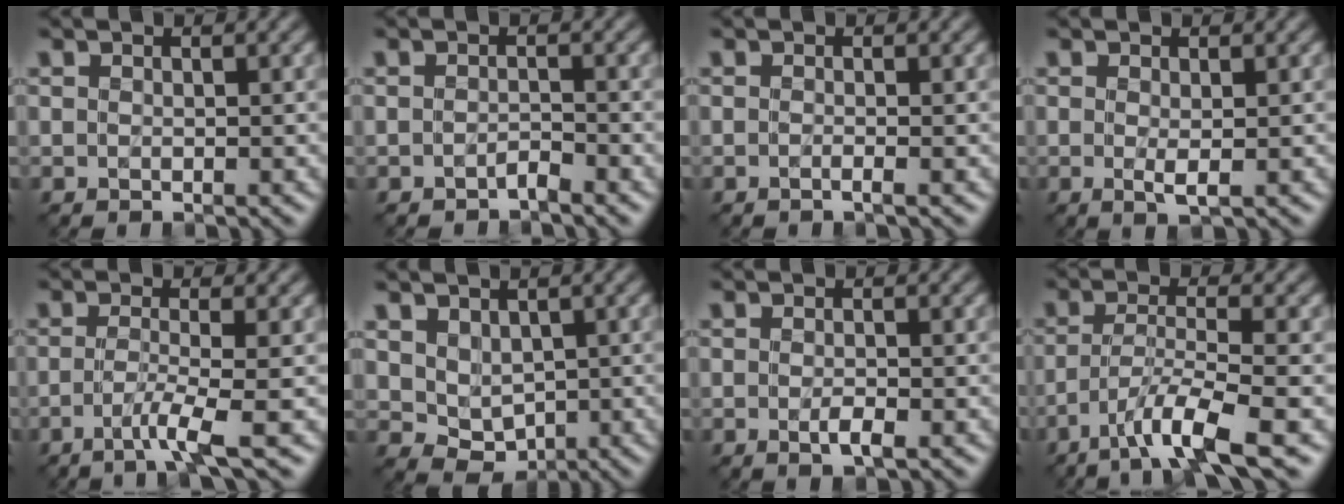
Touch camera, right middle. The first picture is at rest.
{"total": 1.0, "force": [-1.0, 0.1, 0.3], "torque": [-0.004, 0.001, -0.020]}
{"total": 0.7, "force": [-0.5, -0.1, 0.5], "torque": [-0.007, -0.001, -0.011]}
{"total": 1.2, "force": [-0.4, 0.2, 1.2], "torque": [-0.022, -0.003, -0.004]}
{"total": 2.5, "force": [-1.4, -0.7, 1.9], "torque": [-0.041, 0.002, -0.034]}
{"total": 3.6, "force": [0.7, 2.8, 2.1], "torque": [-0.036, -0.004, 0.019]}
{"total": 1.6, "force": [-0.7, 0.4, 1.3], "torque": [-0.024, -0.003, -0.013]}
{"total": 4.8, "force": [-3.1, -0.3, 3.6], "torque": [-0.064, 0.004, -0.066]}